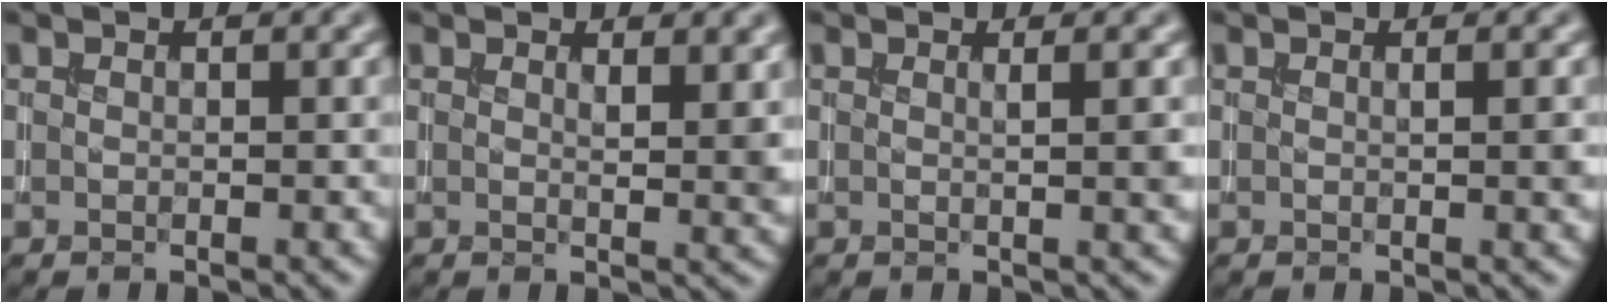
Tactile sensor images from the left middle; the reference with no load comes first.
{"total": 2.0, "force": [1.1, 0.4, 1.6], "torque": [-0.019, -0.006, 0.022]}
{"total": 1.2, "force": [0.4, 0.2, 1.1], "torque": [-0.008, -0.001, 0.003]}
{"total": 0.8, "force": [0.2, 0.0, 0.8], "torque": [-0.009, -0.003, 0.002]}